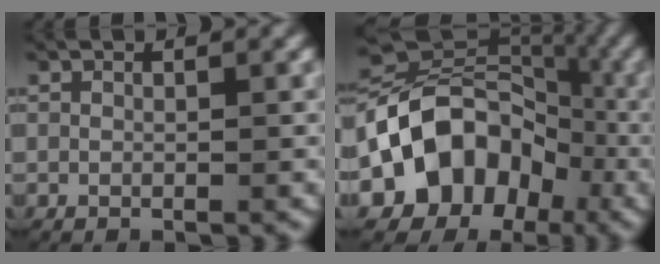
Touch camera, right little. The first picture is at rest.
{"total": 16.9, "force": [-4.4, 13.6, 9.0], "torque": [-0.184, -0.046, -0.057]}